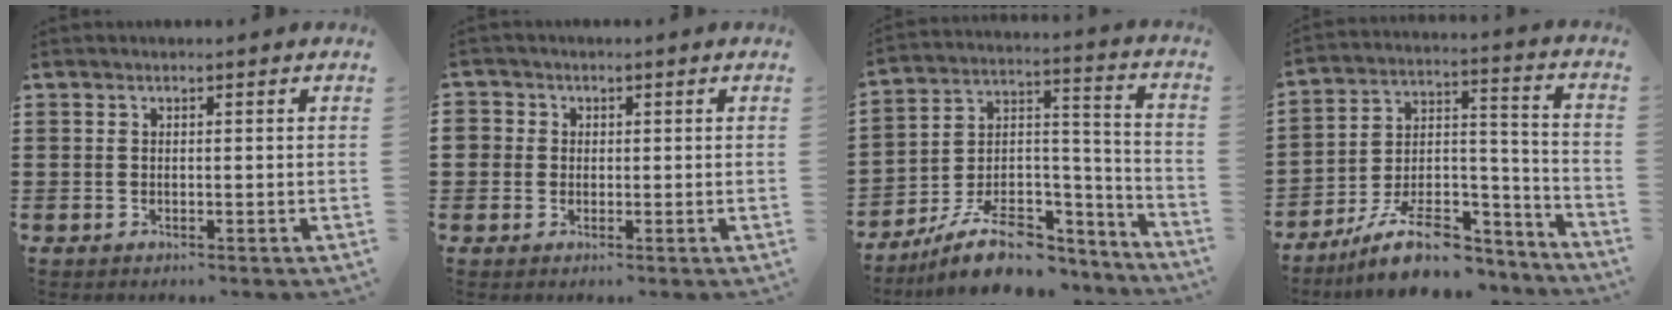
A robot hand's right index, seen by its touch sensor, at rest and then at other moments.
{"total": 1.7, "force": [0.3, 1.7, 0.2], "torque": [-0.012, 0.009, 0.003]}
{"total": 10.7, "force": [-7.8, 5.3, 5.0], "torque": [-0.096, 0.030, -0.141]}
{"total": 11.1, "force": [-8.6, 4.3, 5.5], "torque": [-0.090, 0.035, -0.159]}